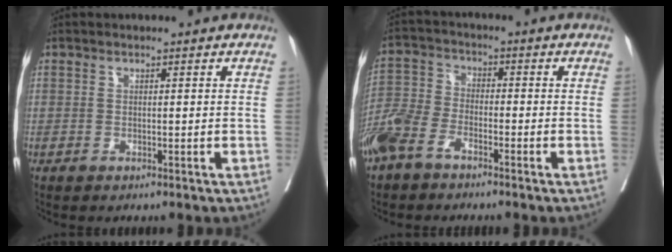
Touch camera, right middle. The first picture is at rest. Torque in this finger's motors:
{"motor_torque": [1.12, -1.02, 0.17, 0.05]}